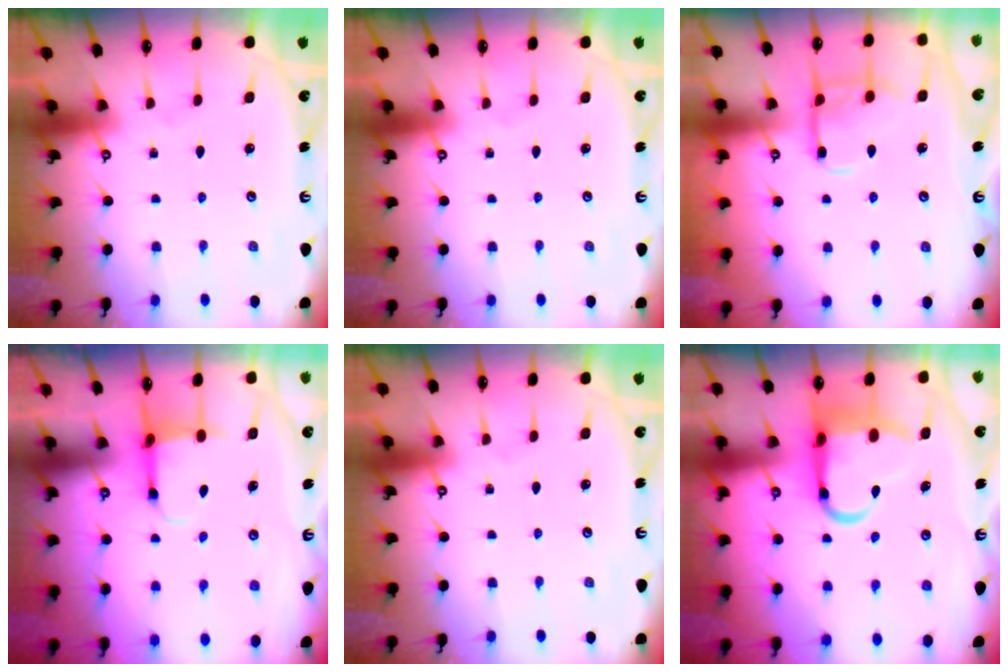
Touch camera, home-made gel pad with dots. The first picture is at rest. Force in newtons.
{"total": 0.0}
{"total": 12.0, "press": 12.0, "slide": 1.2}
{"total": 3.9, "press": 3.8, "slide": 1.1}
{"total": 0.0}
{"total": 12.2, "press": 12.1, "slide": 1.9}